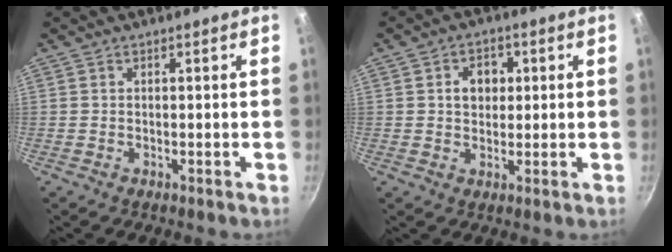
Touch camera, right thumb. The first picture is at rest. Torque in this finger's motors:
{"motor_torque": [-0.34, 0.44, 0.02, 0.08, 0.13]}